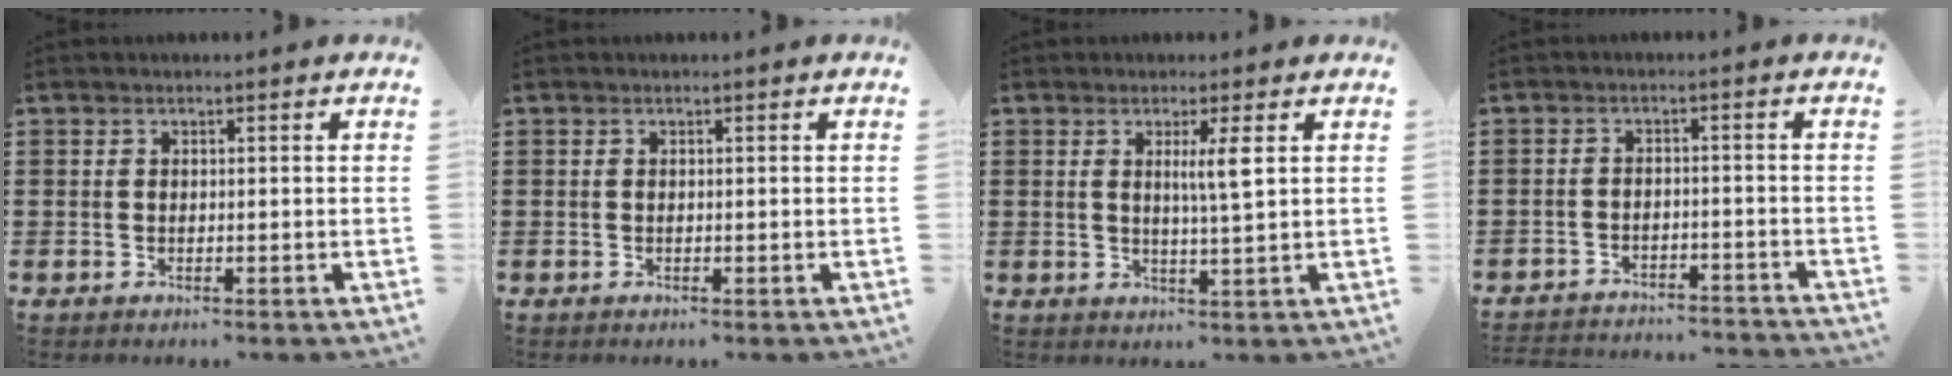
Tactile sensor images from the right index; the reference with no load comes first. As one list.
[{"total": 0.0}, {"total": 3.8, "force": [1.1, -0.2, 3.6], "torque": [-0.073, -0.005, 0.015]}, {"total": 3.0, "force": [-3.0, 0.0, 0.2], "torque": [-0.010, -0.002, -0.063]}]